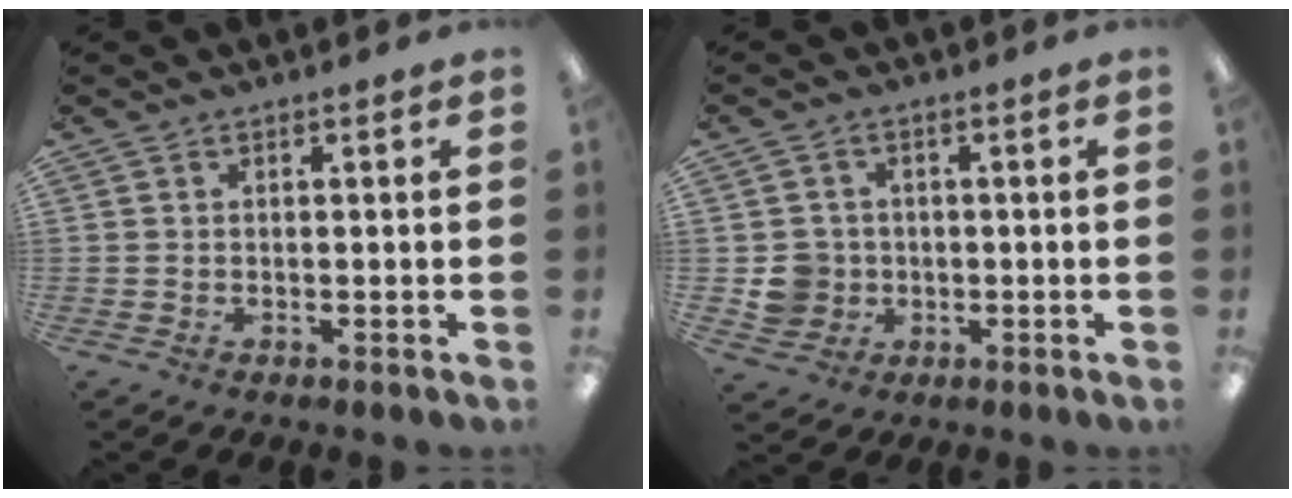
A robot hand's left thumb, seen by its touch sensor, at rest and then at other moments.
{"total": 6.1, "force": [-0.6, 5.9, 1.4], "torque": [-0.026, 0.012, -0.006]}